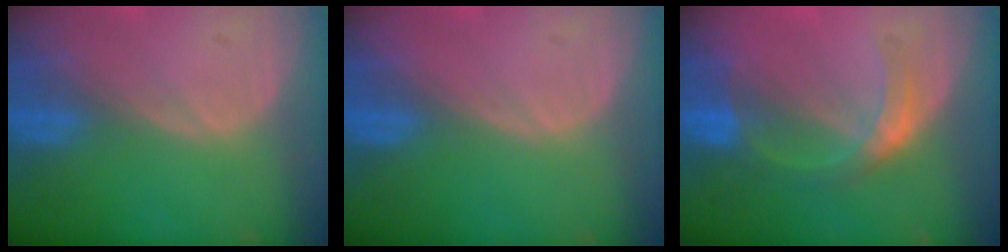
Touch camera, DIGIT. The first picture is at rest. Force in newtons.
{"total": 0.0}
{"total": 5.5, "press": 5.1, "slide": 2.1}